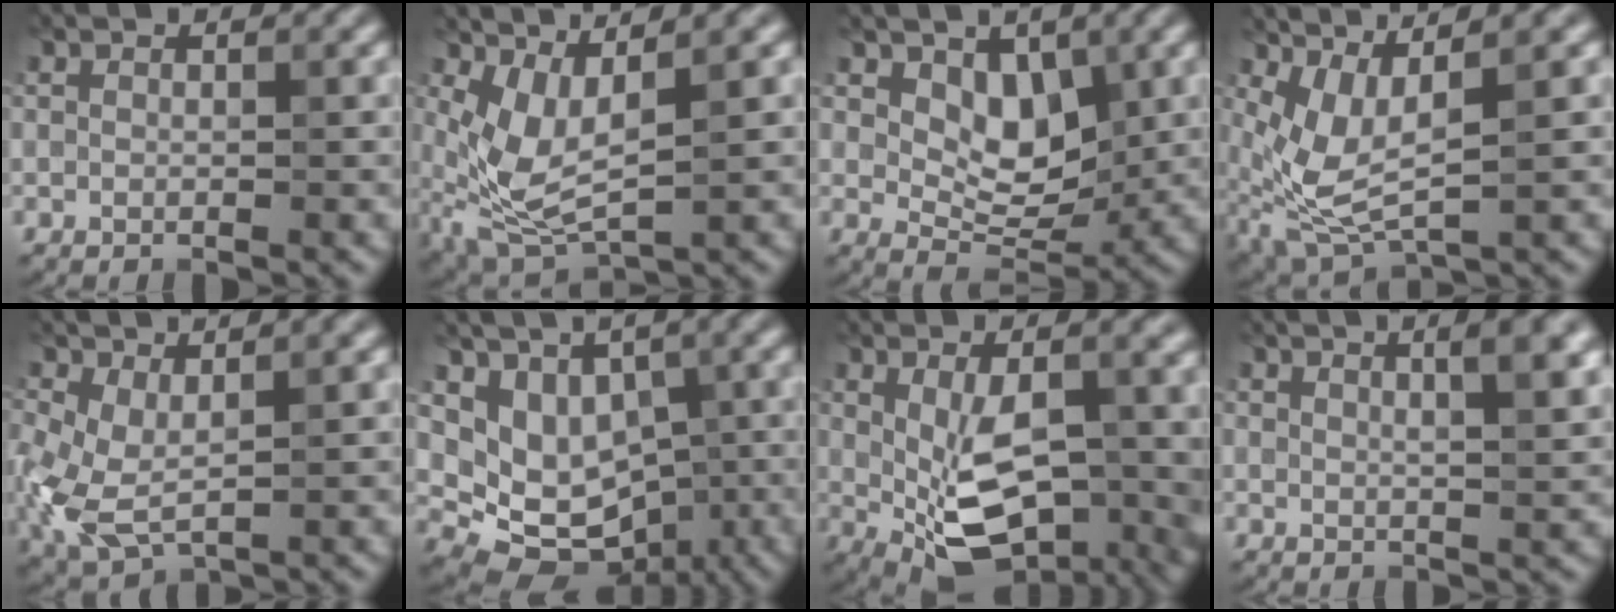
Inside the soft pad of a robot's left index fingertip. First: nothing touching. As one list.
[{"total": 4.3, "force": [0.3, 1.8, 4.0], "torque": [-0.106, -0.014, 0.013]}, {"total": 3.1, "force": [1.0, 2.3, 1.8], "torque": [-0.024, -0.016, 0.013]}, {"total": 4.9, "force": [0.4, 1.8, 4.5], "torque": [-0.121, -0.009, 0.014]}, {"total": 4.2, "force": [-0.6, 2.4, 3.4], "torque": [-0.100, -0.015, -0.007]}, {"total": 6.5, "force": [0.7, 5.6, 3.3], "torque": [-0.027, -0.017, 0.022]}, {"total": 8.0, "force": [-0.1, 4.0, 6.9], "torque": [-0.116, -0.022, 0.009]}, {"total": 3.9, "force": [2.0, 1.3, 3.1], "torque": [-0.010, 0.017, 0.003]}]